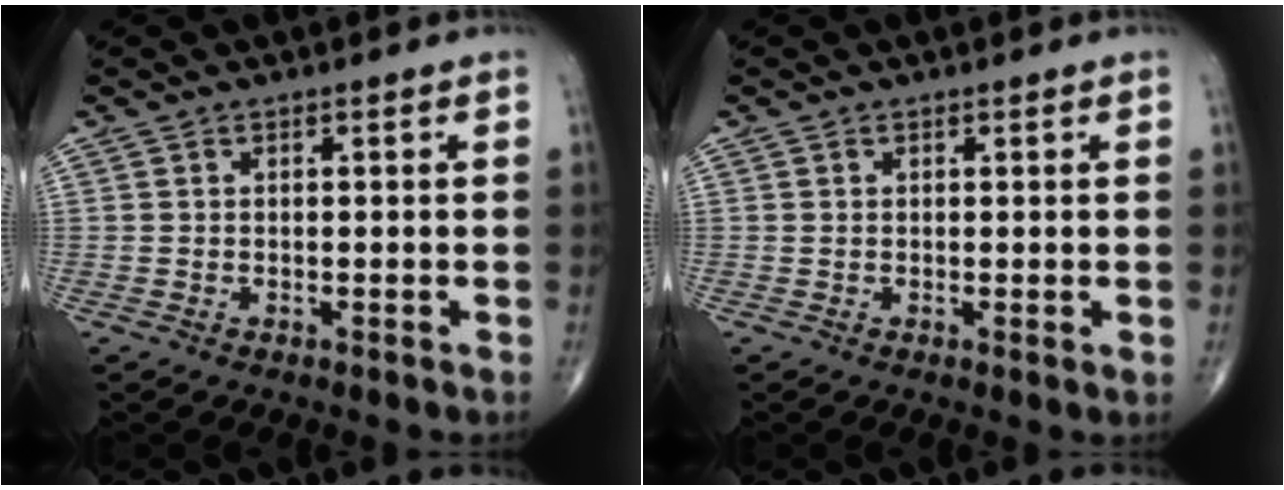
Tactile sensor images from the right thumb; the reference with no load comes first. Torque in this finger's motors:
{"motor_torque": [-0.46, 0.15, -0.32, -0.09, 0.03]}